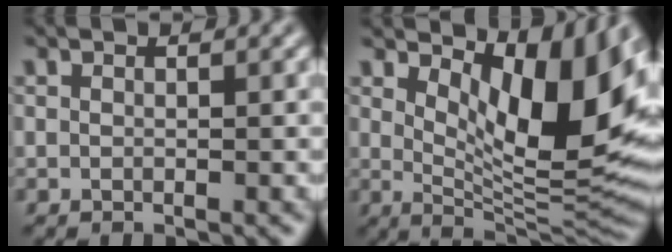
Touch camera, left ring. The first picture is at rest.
{"total": 10.8, "force": [3.7, 3.9, 9.3], "torque": [-0.135, -0.017, 0.068]}